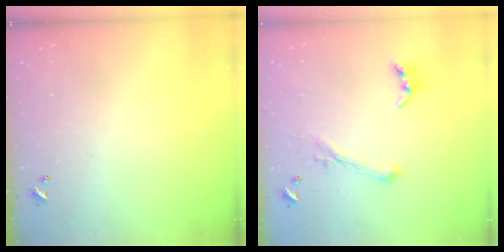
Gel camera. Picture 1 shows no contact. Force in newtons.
{"total": 1.1, "press": 0.6, "slide": 0.9}